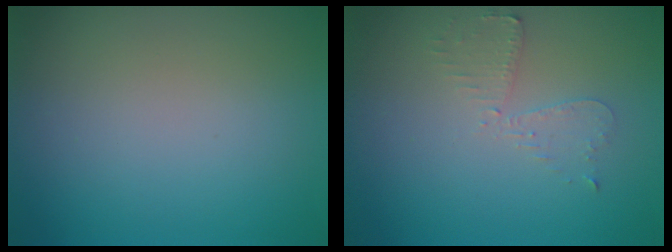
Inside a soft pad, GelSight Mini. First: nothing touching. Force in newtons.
{"total": 2.2, "press": 2.2, "slide": 0.5}